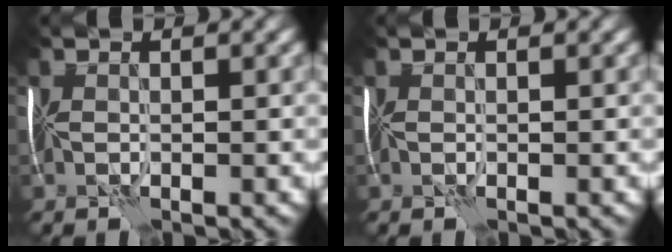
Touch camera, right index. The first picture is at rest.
{"total": 0.0}